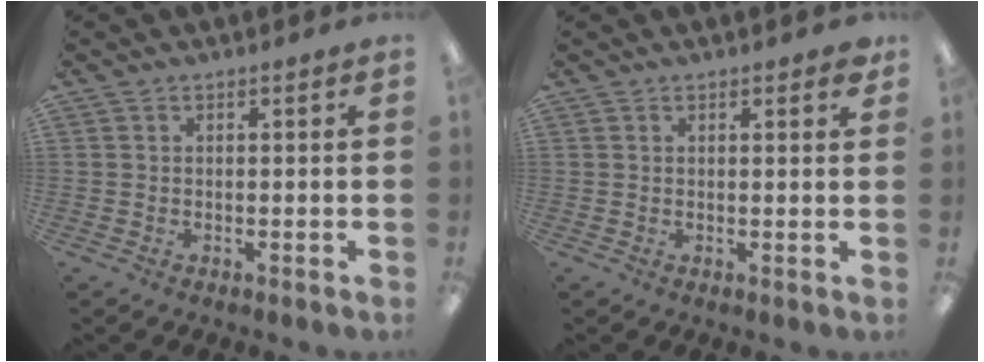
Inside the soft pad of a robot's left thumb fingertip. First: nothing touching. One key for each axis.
{"total": 1.4, "fx": 1.2, "fy": 0.3, "fz": 0.7, "tx": 0.000, "ty": -0.005, "tz": 0.017}